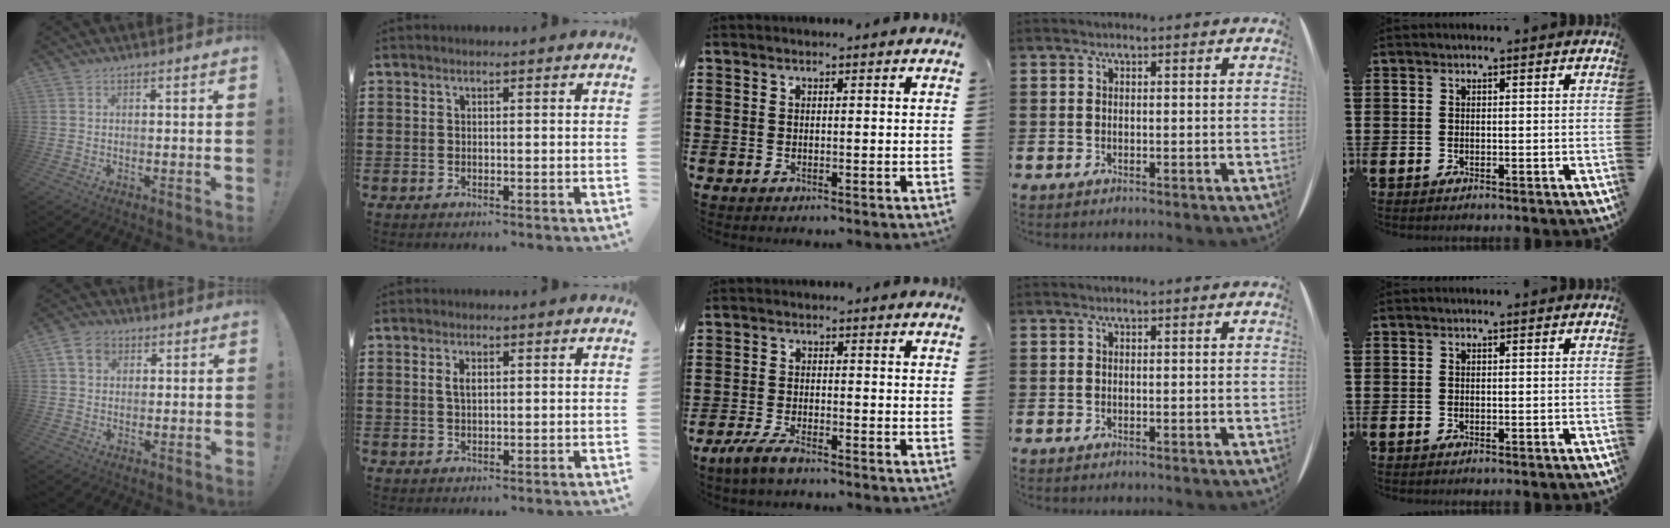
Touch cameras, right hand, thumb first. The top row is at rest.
{"thumb": {"total": 6.5, "force": [2.8, 4.9, 3.1], "torque": [-0.048, 0.000, 0.055]}, "index": {"total": 2.0, "force": [0.5, 0.9, 1.7], "torque": [-0.036, 0.006, 0.007]}, "middle": {"total": 3.2, "force": [-2.3, 0.7, 2.1], "torque": [-0.048, 0.002, -0.048]}}